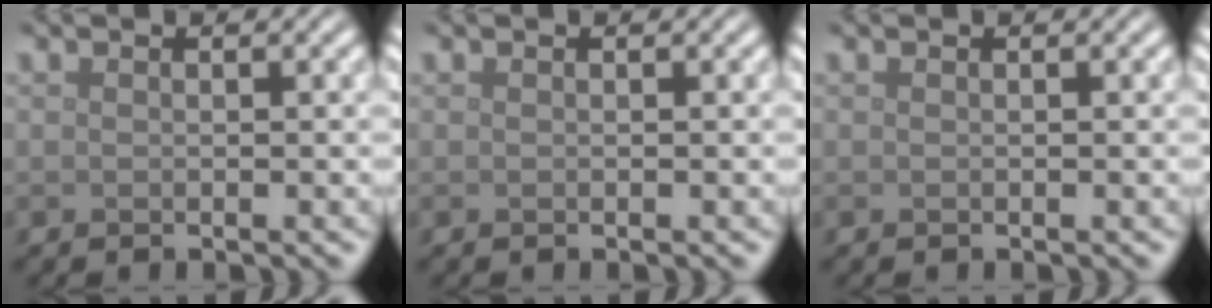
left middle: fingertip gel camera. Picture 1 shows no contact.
{"total": 0.0}
{"total": 0.0}